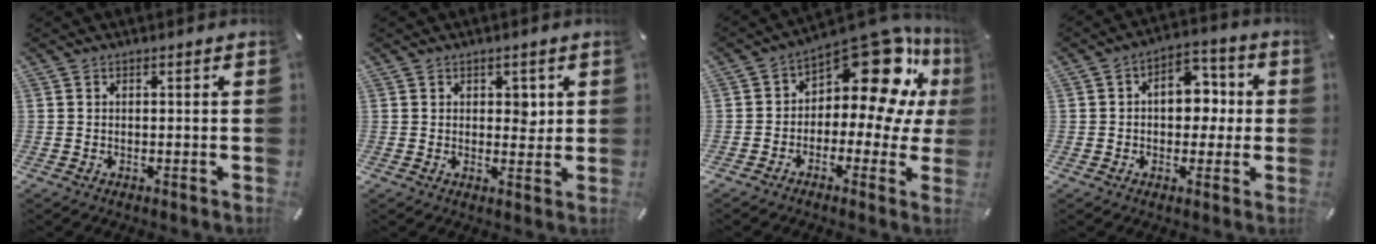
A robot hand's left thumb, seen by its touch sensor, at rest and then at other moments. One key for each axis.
{"total": 3.1, "fx": 1.2, "fy": 2.2, "fz": 1.8, "tx": -0.005, "ty": -0.008, "tz": 0.014}
{"total": 17.5, "fx": 8.8, "fy": 8.7, "fz": 12.4, "tx": -0.172, "ty": -0.072, "tz": 0.142}
{"total": 9.7, "fx": 0.4, "fy": 7.0, "fz": 6.7, "tx": -0.081, "ty": 0.008, "tz": 0.002}